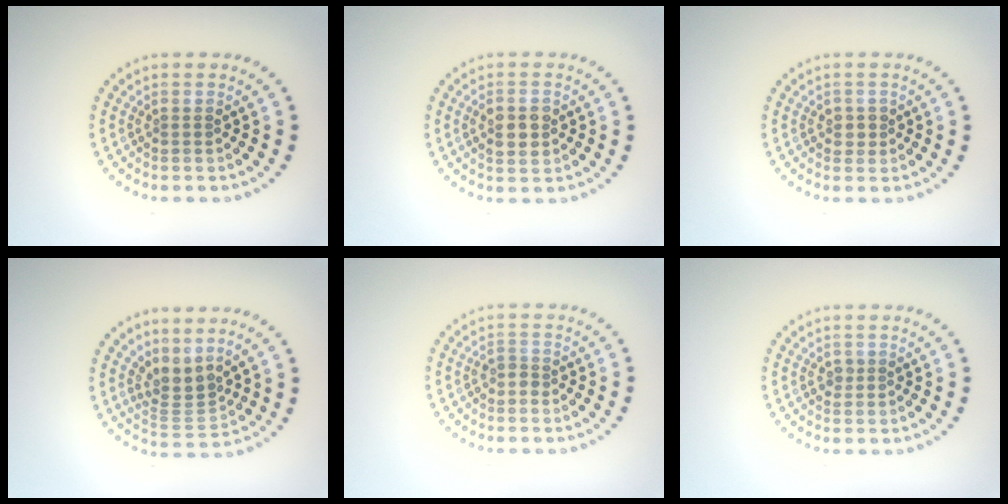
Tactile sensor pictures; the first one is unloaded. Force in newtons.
{"total": 2.6, "press": 2.6, "slide": 0.1}
{"total": 1.3, "press": 1.2, "slide": 0.6}
{"total": 2.8, "press": 1.9, "slide": 2.1}
{"total": 1.0, "press": 0.8, "slide": 0.6}
{"total": 0.8, "press": 0.8, "slide": 0.2}